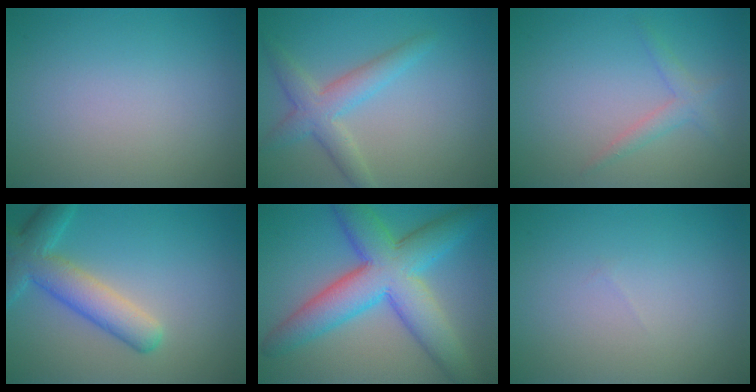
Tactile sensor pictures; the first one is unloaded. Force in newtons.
{"total": 3.6, "press": 3.5, "slide": 0.3}
{"total": 1.7, "press": 1.7, "slide": 0.1}
{"total": 5.5, "press": 5.5, "slide": 0.3}
{"total": 9.6, "press": 9.6, "slide": 0.4}
{"total": 0.0}